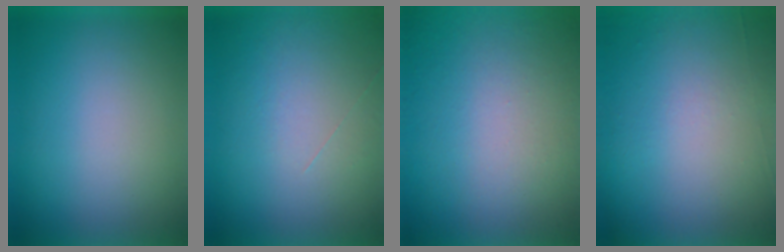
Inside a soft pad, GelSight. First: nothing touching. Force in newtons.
{"total": 1.1}
{"total": 7.6}
{"total": 5.8}